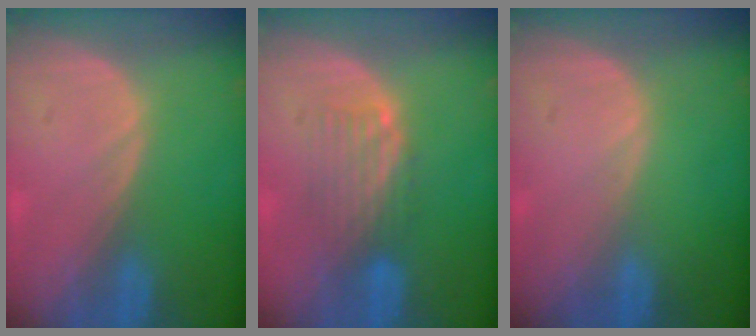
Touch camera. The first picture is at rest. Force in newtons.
{"total": 5.0, "press": 4.3, "slide": 2.6}
{"total": 0.0}